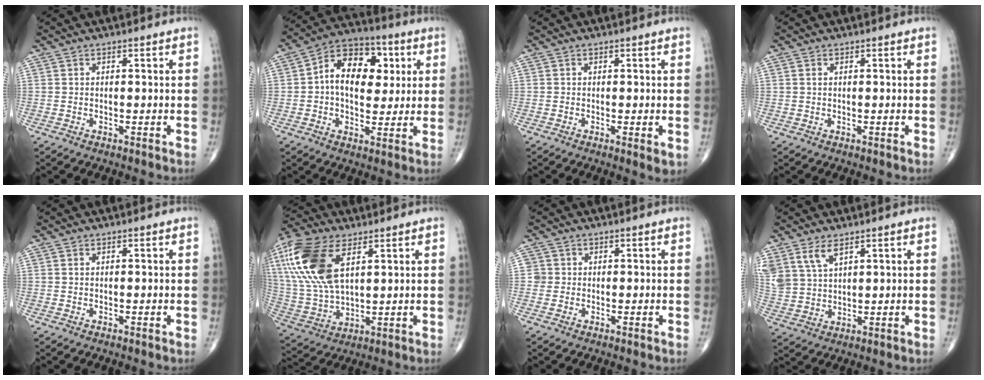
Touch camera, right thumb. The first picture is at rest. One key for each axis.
{"total": 14.8, "fx": 2.5, "fy": 9.7, "fz": 10.9, "tx": -0.132, "ty": 0.016, "tz": 0.030}
{"total": 1.9, "fx": -0.3, "fy": 0.5, "fz": 1.8, "tx": -0.033, "ty": -0.008, "tz": -0.006}
{"total": 0.6, "fx": 0.3, "fy": 0.3, "fz": 0.4, "tx": -0.006, "ty": 0.007, "tz": 0.005}
{"total": 0.0}
{"total": 19.5, "fx": 7.5, "fy": 9.9, "fz": 15.0, "tx": -0.328, "ty": -0.012, "tz": 0.145}
{"total": 1.6, "fx": 0.0, "fy": 1.6, "fz": 0.0, "tx": 0.014, "ty": 0.007, "tz": -0.004}
{"total": 7.6, "fx": 4.6, "fy": 3.8, "fz": 4.6, "tx": -0.091, "ty": -0.010, "tz": 0.104}